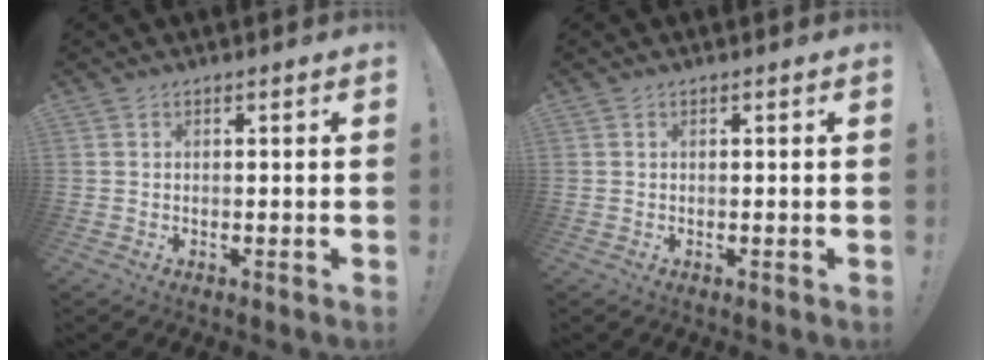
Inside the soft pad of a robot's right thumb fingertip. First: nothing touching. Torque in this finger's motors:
{"motor_torque": [-0.20, 0.01, -0.27, -0.10, 0.00]}